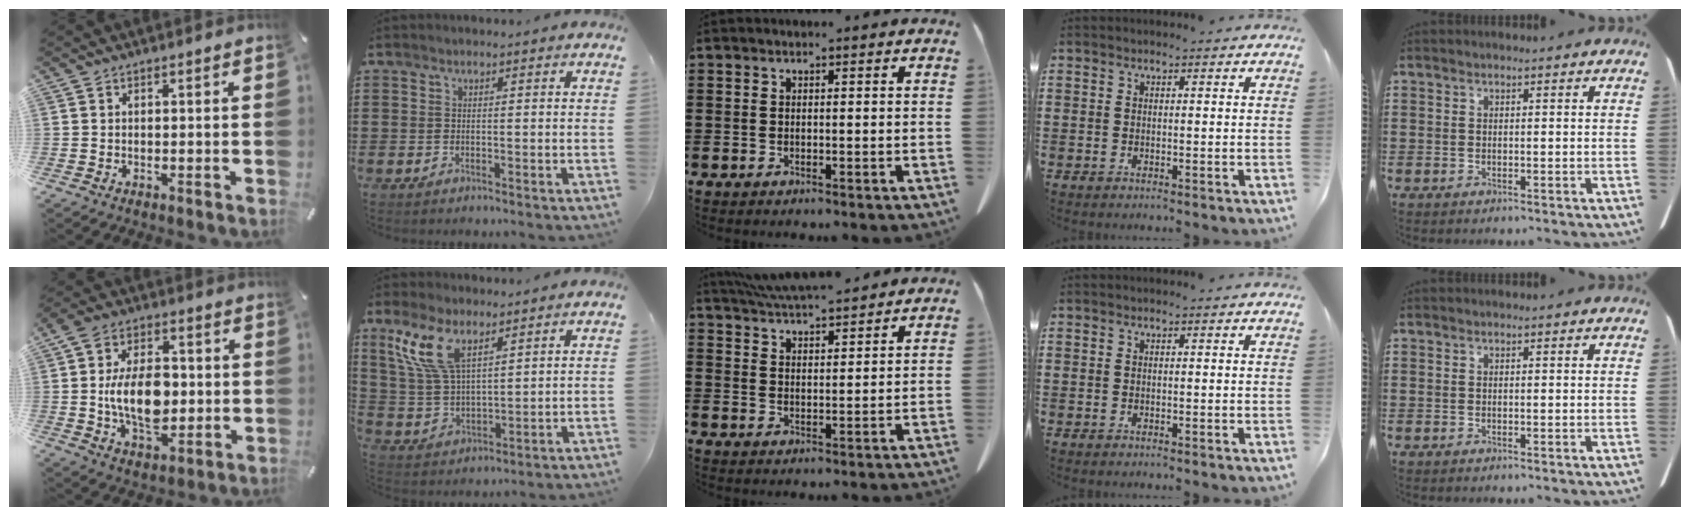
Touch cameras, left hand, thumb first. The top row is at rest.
{"thumb": {"total": 13.7, "force": [-0.5, 8.8, 10.5], "torque": [-0.199, -0.001, -0.007]}, "index": {"total": 9.6, "force": [5.7, 3.8, 6.7], "torque": [-0.159, -0.006, 0.103]}, "middle": {"total": 5.8, "force": [5.5, 0.4, 1.8], "torque": [-0.054, -0.020, 0.100]}}